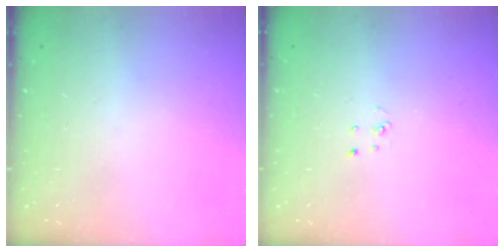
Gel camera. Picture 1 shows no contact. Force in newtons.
{"total": 2.7, "press": 2.7, "slide": 0.3}